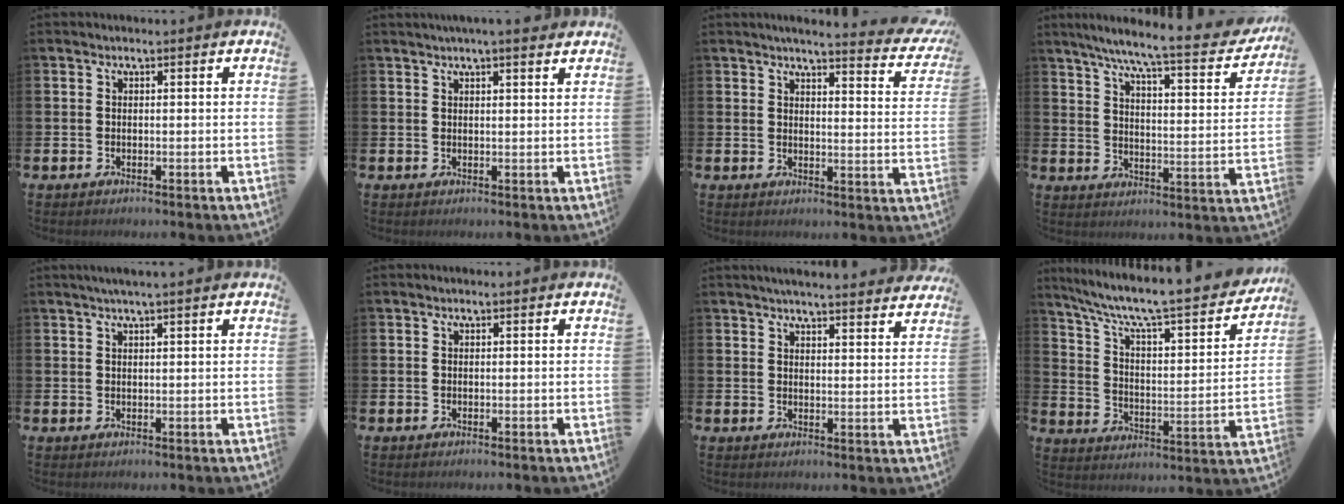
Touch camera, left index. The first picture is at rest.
{"total": 2.7, "force": [2.5, -0.2, 1.0], "torque": [-0.015, -0.010, 0.043]}
{"total": 3.9, "force": [3.8, 0.0, 1.2], "torque": [-0.020, -0.037, 0.057]}
{"total": 8.1, "force": [6.9, 0.6, 4.2], "torque": [-0.097, -0.051, 0.108]}
{"total": 1.9, "force": [1.6, -0.1, 1.0], "torque": [-0.019, 0.001, 0.029]}
{"total": 0.0}
{"total": 4.4, "force": [4.3, -0.3, 0.7], "torque": [-0.013, -0.027, 0.075]}
{"total": 8.1, "force": [6.9, 1.4, 4.0], "torque": [-0.105, -0.058, 0.108]}